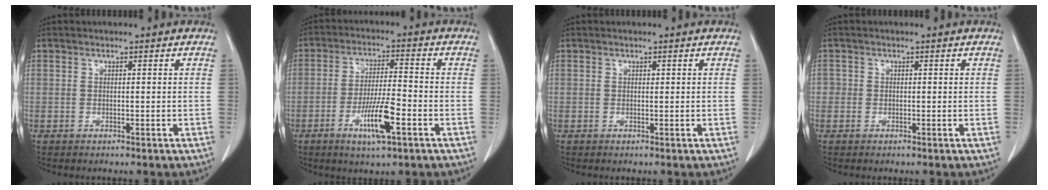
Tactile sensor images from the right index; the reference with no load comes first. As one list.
[{"total": 8.4, "force": [-3.7, 0.9, 7.5], "torque": [-0.143, -0.008, -0.061]}, {"total": 0.0}, {"total": 0.8, "force": [-0.3, 0.8, 0.0], "torque": [0.007, 0.006, -0.008]}]